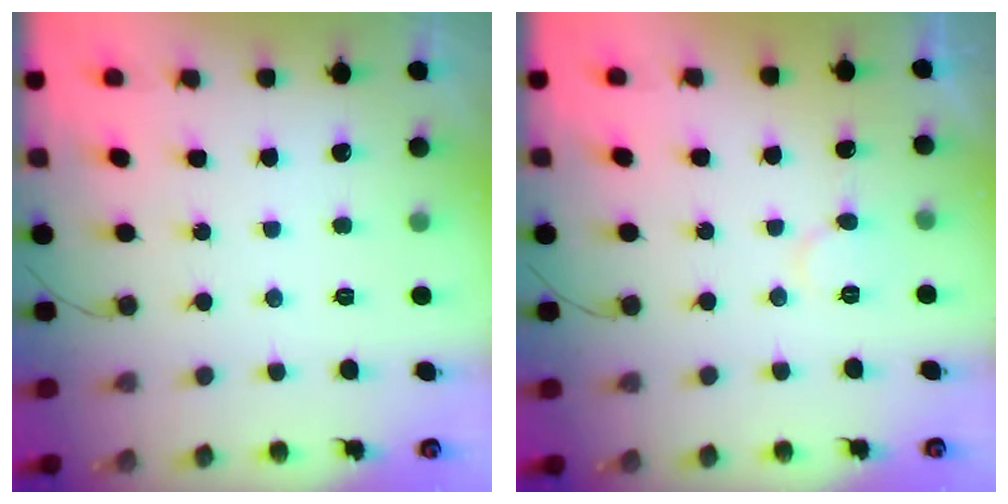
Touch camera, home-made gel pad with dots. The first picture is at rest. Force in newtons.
{"total": 6.1, "press": 6.1, "slide": 0.5}